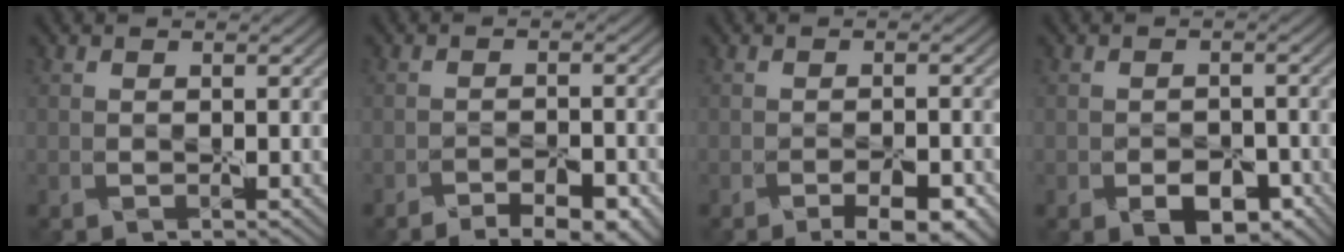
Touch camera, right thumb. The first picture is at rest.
{"total": 5.2, "force": [-4.4, 1.0, 2.6], "torque": [-0.027, 0.013, -0.059]}
{"total": 3.8, "force": [-2.7, 0.8, 2.5], "torque": [-0.025, 0.005, -0.032]}
{"total": 3.7, "force": [-2.2, 2.1, 2.1], "torque": [-0.021, -0.004, -0.030]}